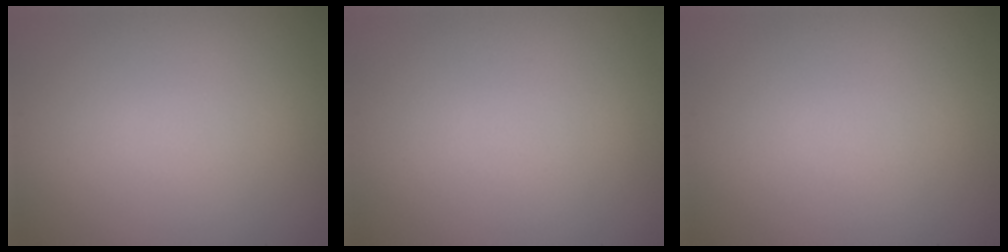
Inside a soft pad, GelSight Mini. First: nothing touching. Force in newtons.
{"total": 0.0}
{"total": 0.0}